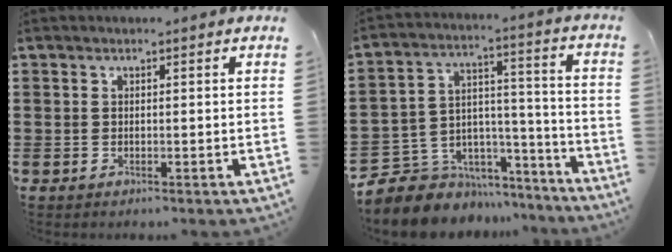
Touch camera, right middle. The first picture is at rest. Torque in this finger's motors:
{"motor_torque": [0.41, -0.05, 0.19, 0.08]}